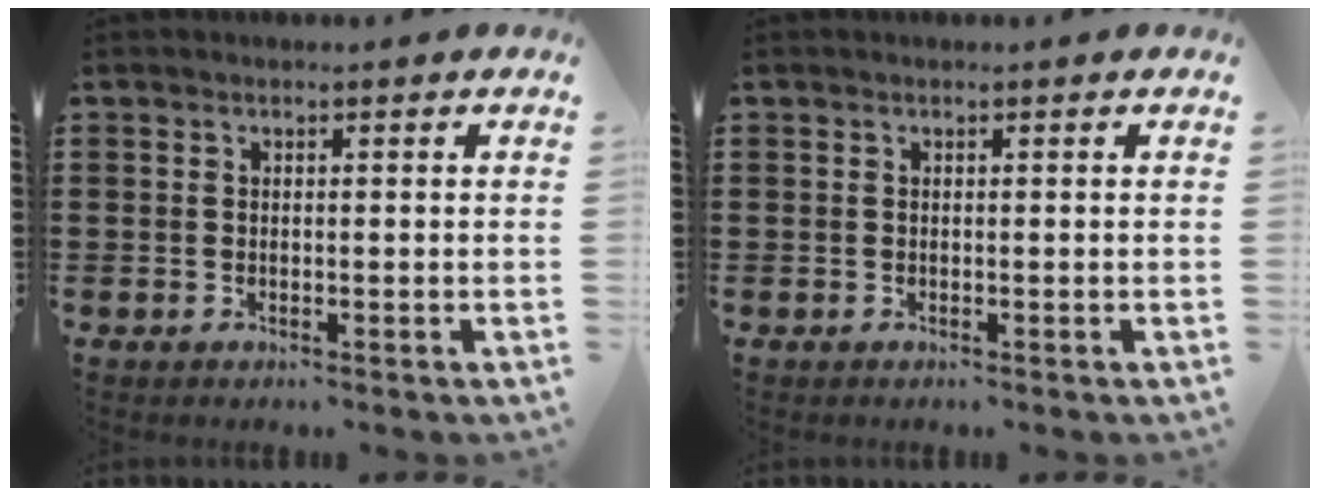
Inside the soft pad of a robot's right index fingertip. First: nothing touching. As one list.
[{"total": 0.0}]